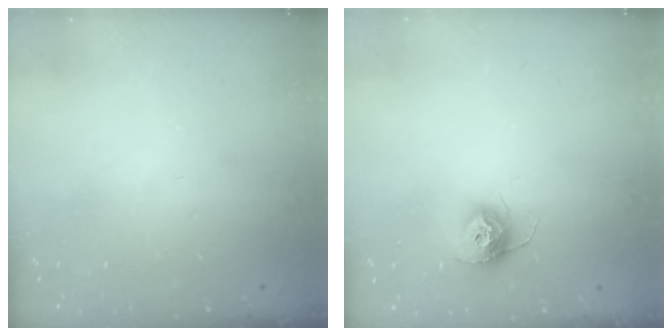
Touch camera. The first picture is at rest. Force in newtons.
{"total": 10.3, "press": 10.3, "slide": 0.4}